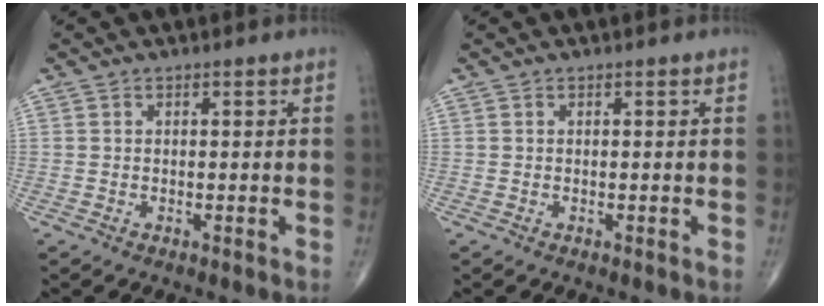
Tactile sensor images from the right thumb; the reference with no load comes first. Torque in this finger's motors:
{"motor_torque": [0.01, -0.01, 0.00, 0.00, 0.00]}